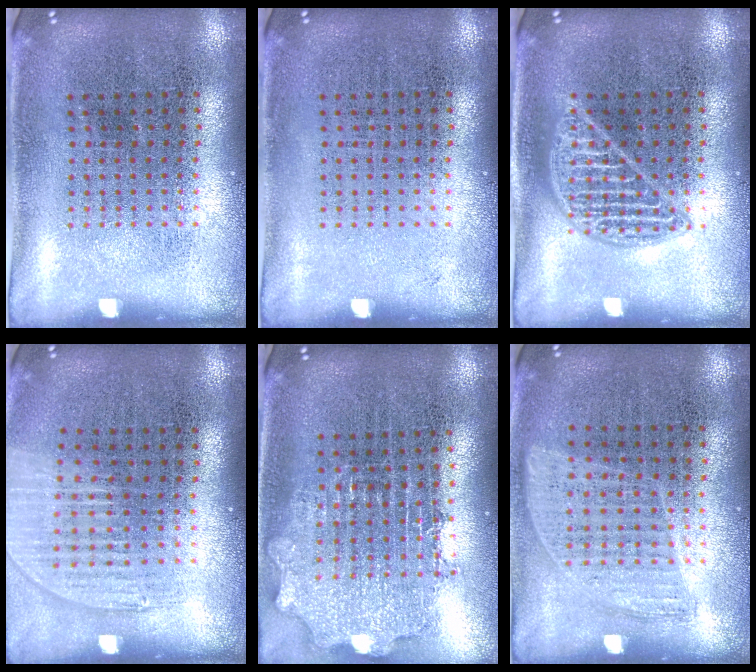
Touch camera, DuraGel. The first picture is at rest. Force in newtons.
{"total": 0.0}
{"total": 2.2, "press": 2.2, "slide": 0.3}
{"total": 1.2, "press": 1.1, "slide": 0.5}
{"total": 1.9, "press": 1.5, "slide": 1.1}
{"total": 0.9, "press": 0.8, "slide": 0.4}